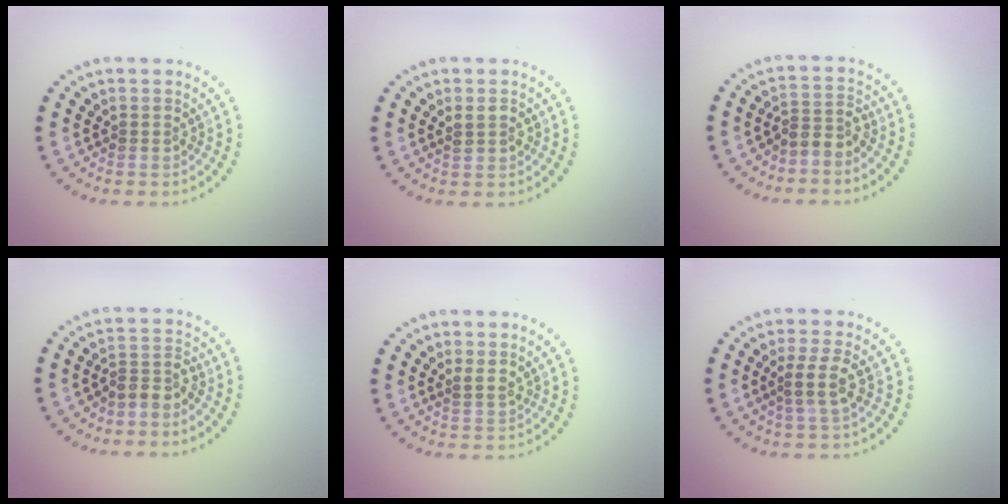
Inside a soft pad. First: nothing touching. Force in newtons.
{"total": 1.4, "press": 1.4, "slide": 0.2}
{"total": 2.3, "press": 1.7, "slide": 1.6}
{"total": 2.3, "press": 1.7, "slide": 1.6}
{"total": 0.8, "press": 0.7, "slide": 0.5}
{"total": 2.5, "press": 2.1, "slide": 1.4}